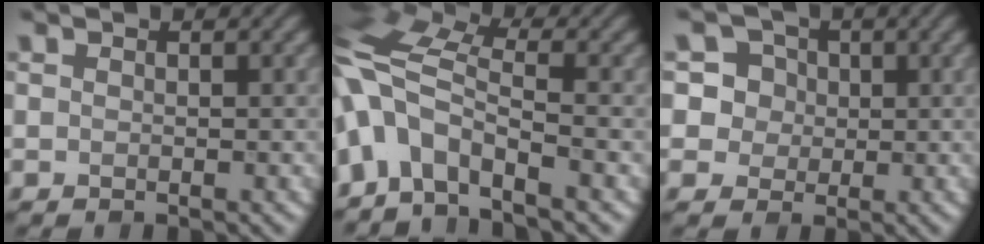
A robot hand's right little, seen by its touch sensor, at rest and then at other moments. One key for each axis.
{"total": 8.3, "fx": -3.0, "fy": 4.0, "fz": 6.6, "tx": -0.129, "ty": 0.012, "tz": -0.077}
{"total": 4.9, "fx": 1.6, "fy": 4.4, "fz": 1.6, "tx": -0.012, "ty": 0.021, "tz": 0.015}